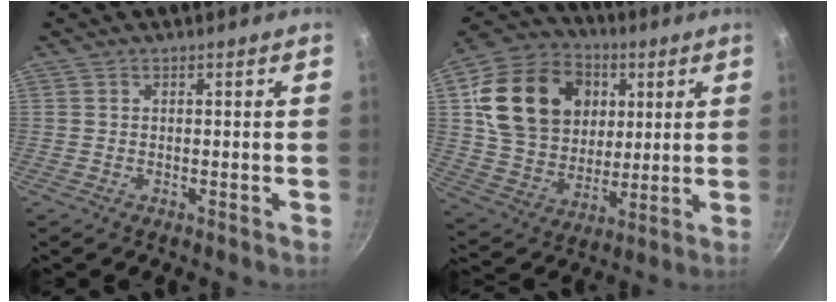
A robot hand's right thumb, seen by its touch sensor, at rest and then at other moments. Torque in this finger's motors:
{"motor_torque": [0.68, 3.04, 0.39, -0.37, 0.00]}